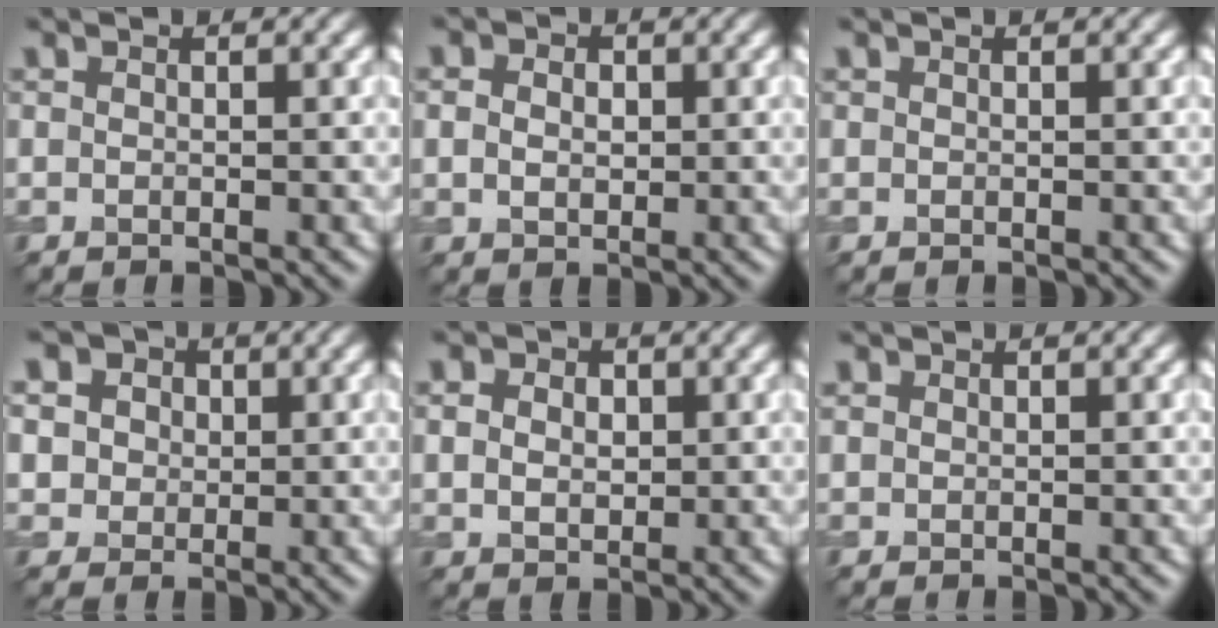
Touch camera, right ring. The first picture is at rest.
{"total": 2.8, "force": [0.6, 2.2, 1.6], "torque": [-0.026, 0.011, -0.004]}
{"total": 0.0}
{"total": 9.5, "force": [4.3, 7.3, 4.3], "torque": [-0.082, 0.031, 0.045]}
{"total": 3.6, "force": [1.3, 2.7, 2.0], "torque": [-0.039, 0.011, 0.010]}
{"total": 0.7, "force": [0.4, 0.5, 0.1], "torque": [0.002, 0.001, 0.008]}